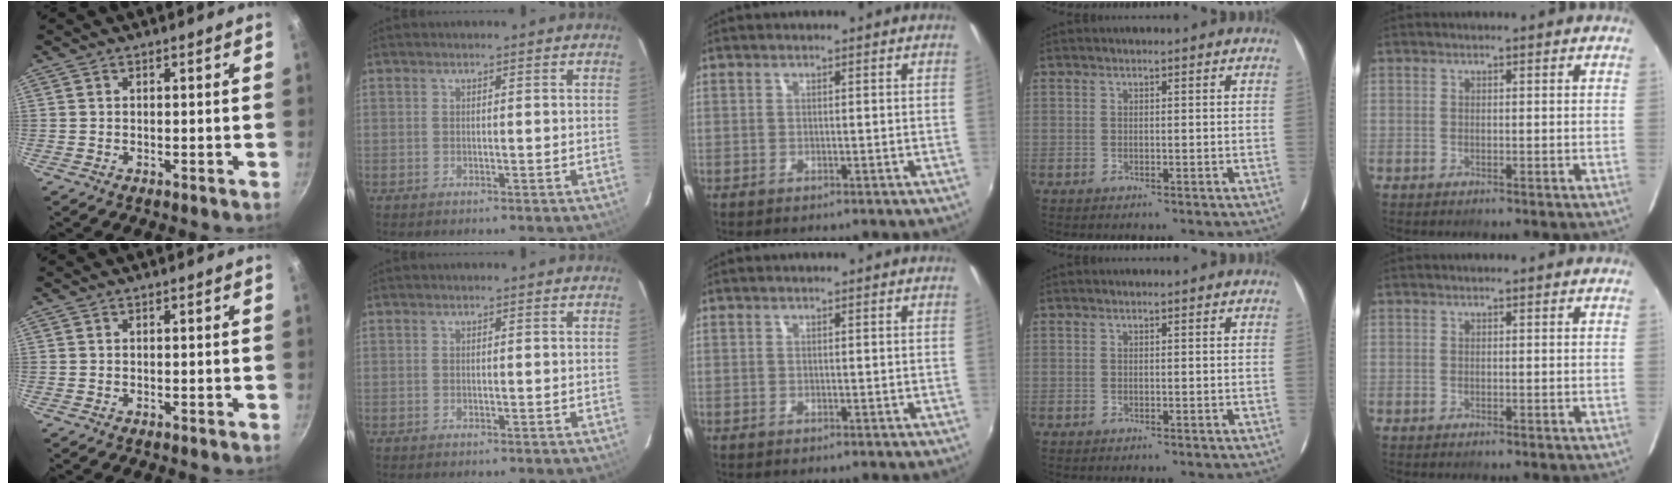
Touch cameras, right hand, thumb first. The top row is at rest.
{}